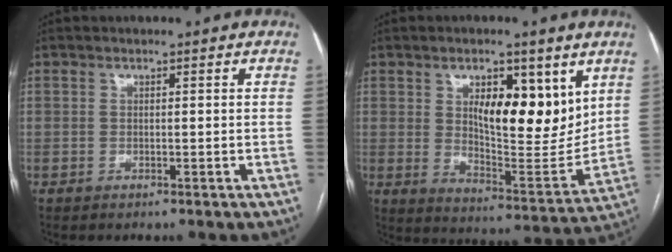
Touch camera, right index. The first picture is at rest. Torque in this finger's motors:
{"motor_torque": [1.01, 0.92, 0.28, 0.13]}